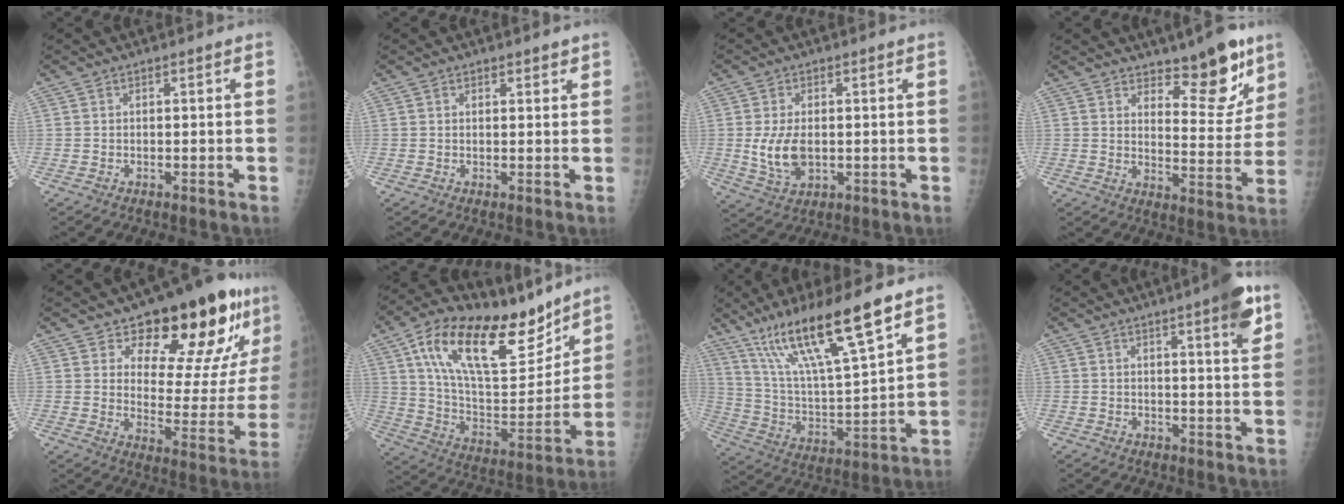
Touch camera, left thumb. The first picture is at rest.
{"total": 1.3, "force": [1.0, 0.7, 0.6], "torque": [0.003, -0.006, 0.011]}
{"total": 7.5, "force": [-0.2, 4.5, 6.0], "torque": [-0.114, -0.007, 0.004]}
{"total": 11.8, "force": [8.1, 4.7, 7.2], "torque": [-0.058, -0.063, 0.126]}
{"total": 22.1, "force": [14.1, 8.8, 14.5], "torque": [-0.145, -0.086, 0.201]}
{"total": 26.3, "force": [15.7, 11.4, 17.8], "torque": [-0.266, -0.043, 0.272]}
{"total": 20.9, "force": [13.5, 3.0, 15.6], "torque": [-0.274, -0.049, 0.252]}
{"total": 7.3, "force": [3.9, 0.9, 6.1], "torque": [-0.078, -0.017, 0.049]}